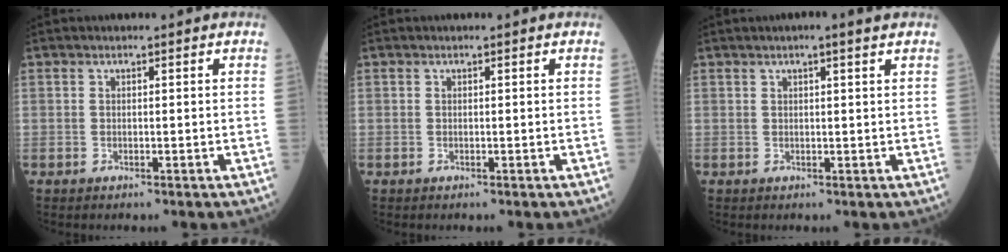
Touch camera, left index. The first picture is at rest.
{"total": 0.0}
{"total": 2.5, "force": [1.7, -0.2, 1.8], "torque": [-0.031, 0.010, 0.025]}